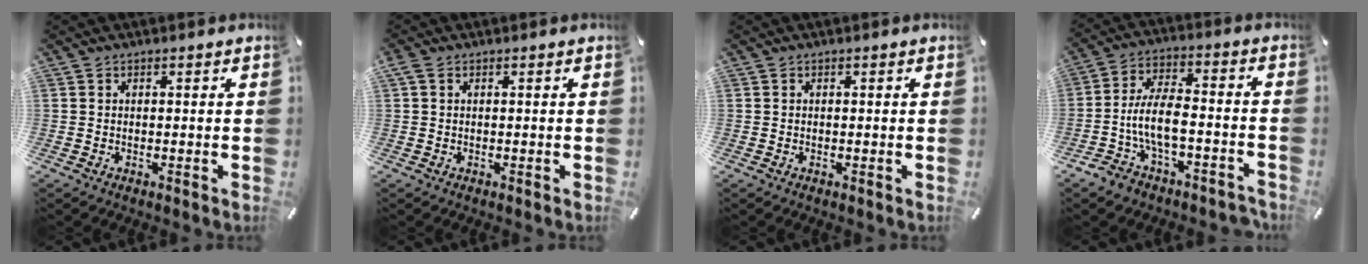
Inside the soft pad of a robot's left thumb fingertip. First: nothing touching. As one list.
[{"total": 1.1, "force": [0.2, 0.6, 0.9], "torque": [-0.019, 0.004, 0.002]}, {"total": 0.0}, {"total": 10.0, "force": [-3.2, 5.6, 7.6], "torque": [-0.152, 0.006, -0.057]}]